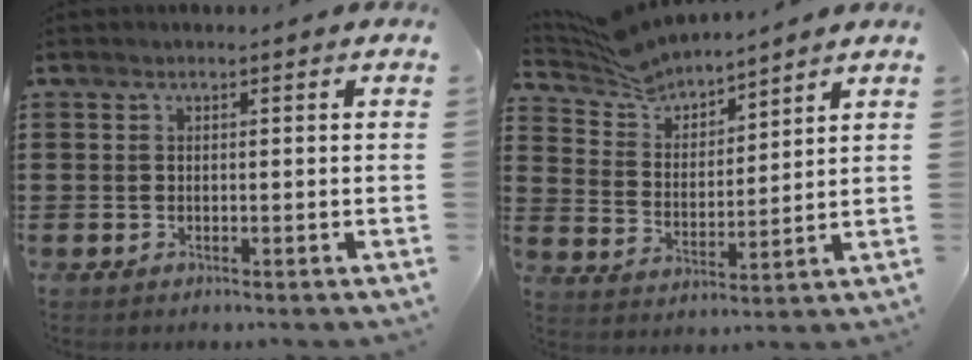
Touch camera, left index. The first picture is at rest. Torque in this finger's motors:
{"motor_torque": [0.43, -0.43, 0.16, 0.04]}